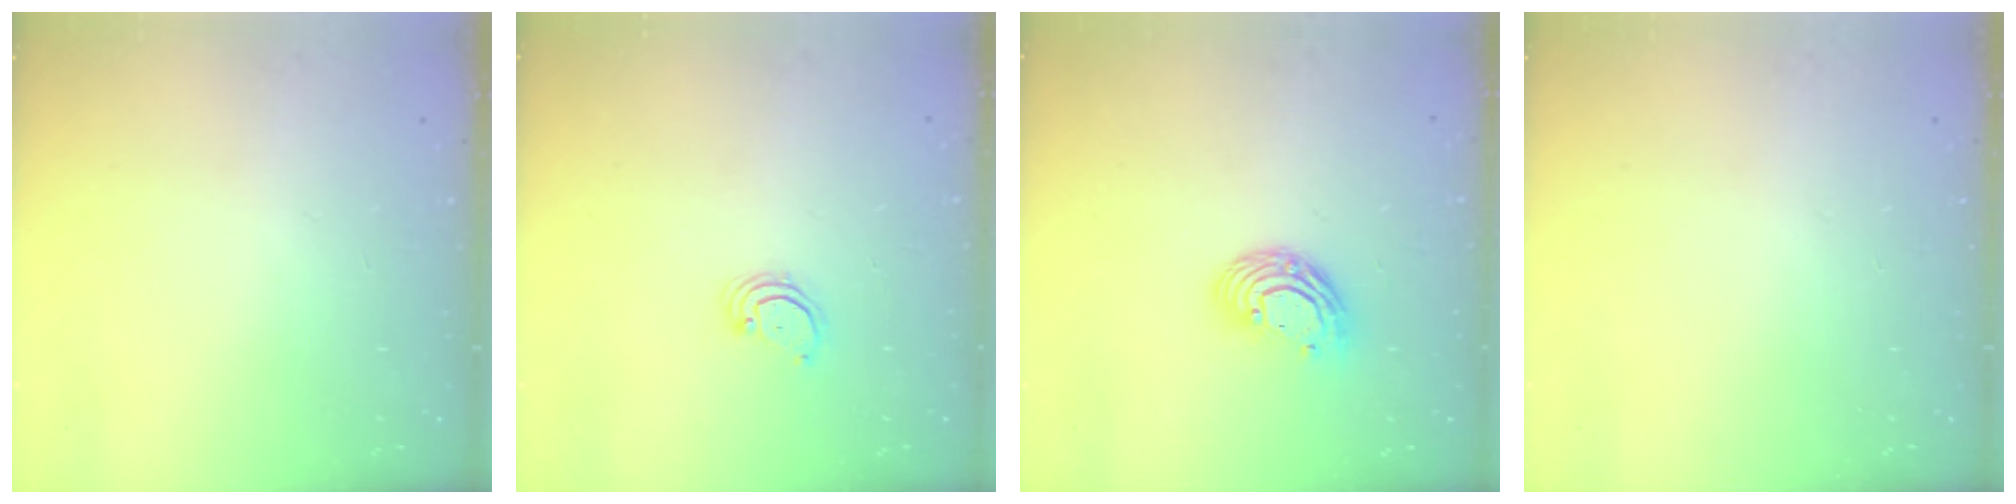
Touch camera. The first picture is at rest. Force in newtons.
{"total": 2.3, "press": 2.3, "slide": 0.2}
{"total": 9.5, "press": 9.5, "slide": 0.6}
{"total": 0.0}